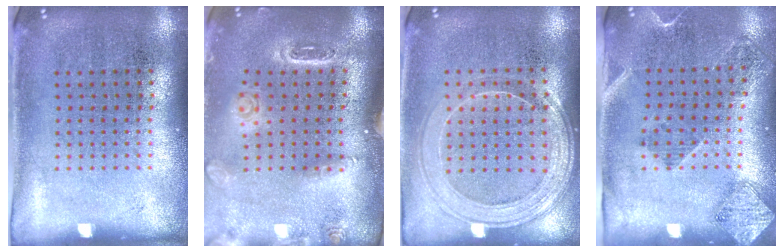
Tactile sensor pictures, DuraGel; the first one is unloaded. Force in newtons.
{"total": 1.5, "press": 1.5, "slide": 0.3}
{"total": 1.6, "press": 1.5, "slide": 0.6}
{"total": 1.8, "press": 1.5, "slide": 1.1}